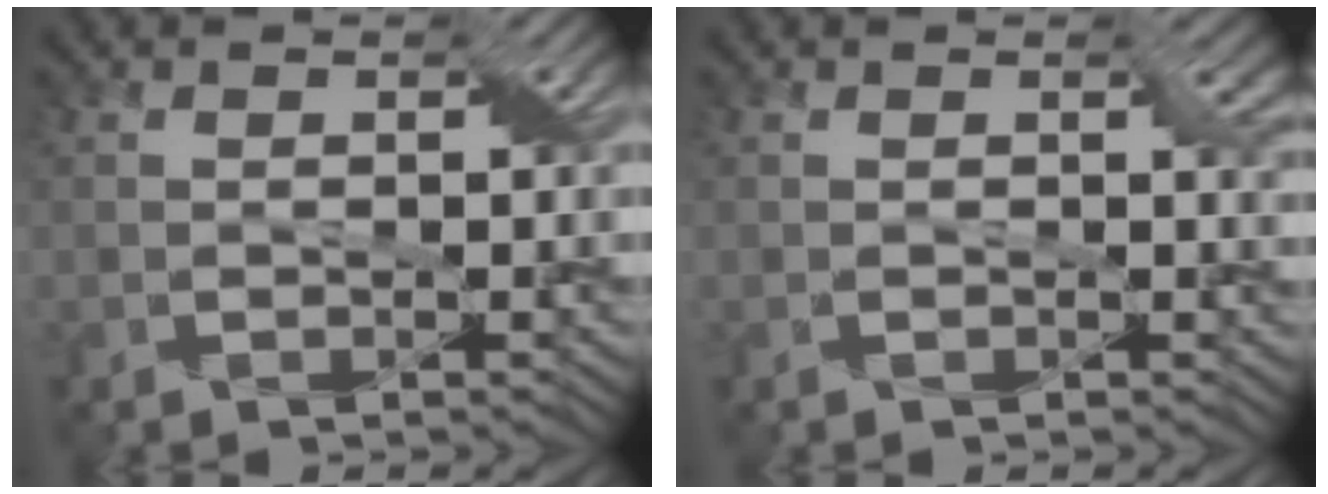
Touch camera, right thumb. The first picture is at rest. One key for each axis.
{"total": 2.1, "fx": 0.3, "fy": 1.1, "fz": 1.8, "tx": -0.019, "ty": -0.002, "tz": 0.003}